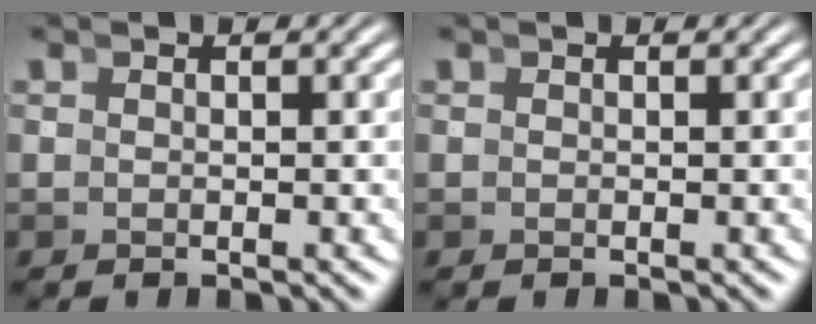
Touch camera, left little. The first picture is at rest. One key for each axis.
{"total": 0.0}